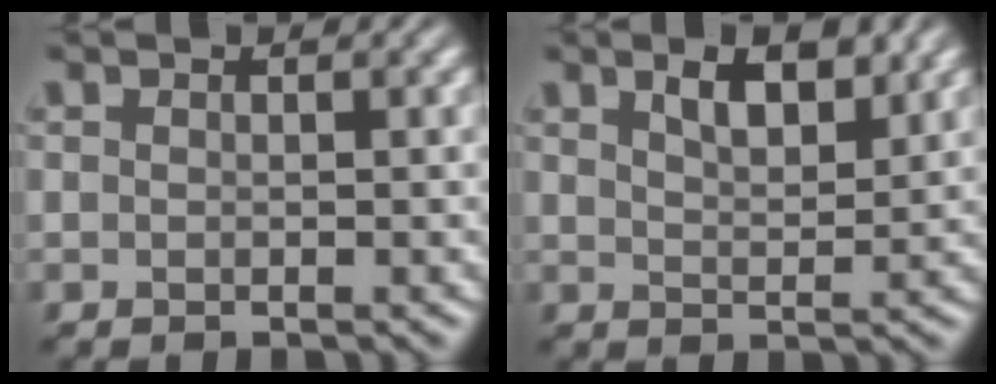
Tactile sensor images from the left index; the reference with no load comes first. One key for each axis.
{"total": 3.6, "fx": 2.3, "fy": 1.3, "fz": 2.5, "tx": -0.045, "ty": 0.000, "tz": 0.039}